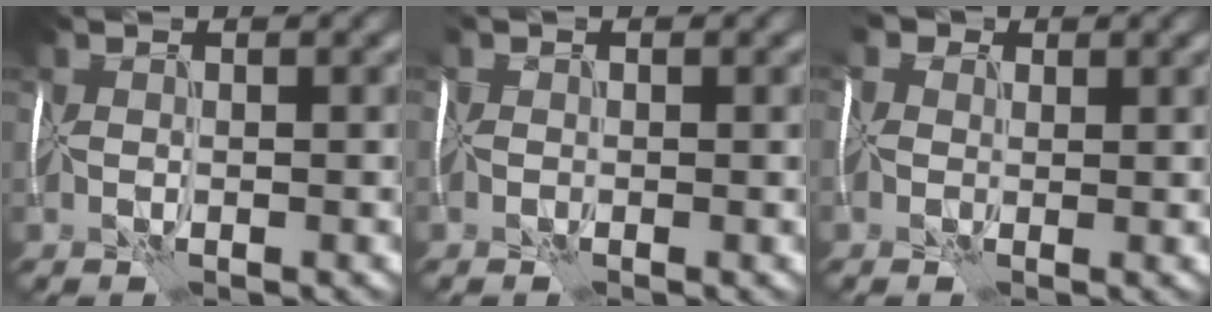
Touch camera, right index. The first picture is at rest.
{"total": 0.8, "force": [-0.4, 0.4, 0.6], "torque": [-0.013, -0.001, -0.012]}
{"total": 3.9, "force": [1.5, 3.0, 2.1], "torque": [-0.056, 0.020, 0.000]}